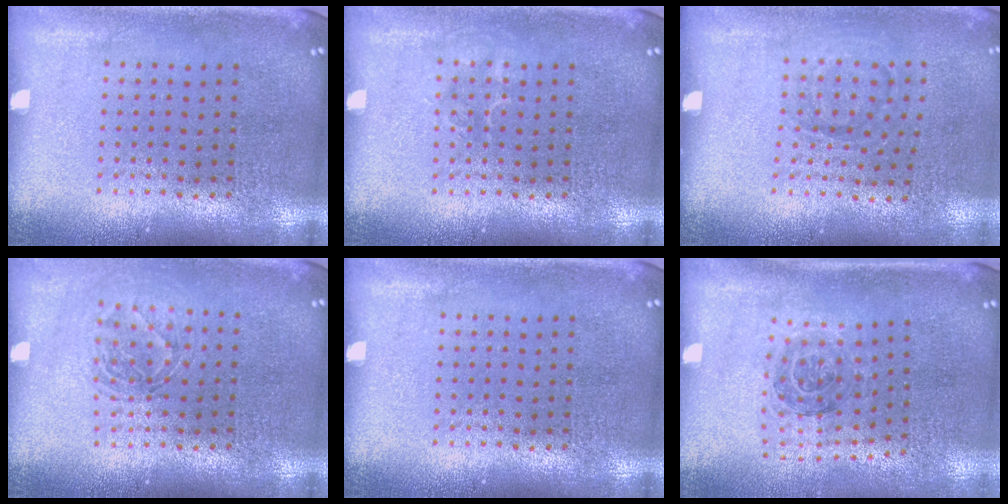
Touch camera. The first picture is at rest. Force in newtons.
{"total": 0.9, "press": 0.9, "slide": 0.3}
{"total": 1.0, "press": 0.7, "slide": 0.7}
{"total": 1.2, "press": 1.1, "slide": 0.6}
{"total": 0.0}
{"total": 1.1, "press": 1.0, "slide": 0.3}